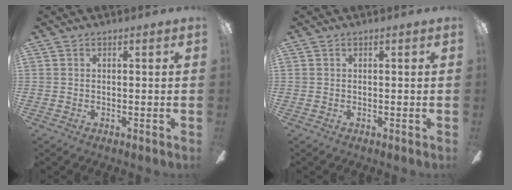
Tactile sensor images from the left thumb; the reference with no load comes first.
{"total": 0.0}